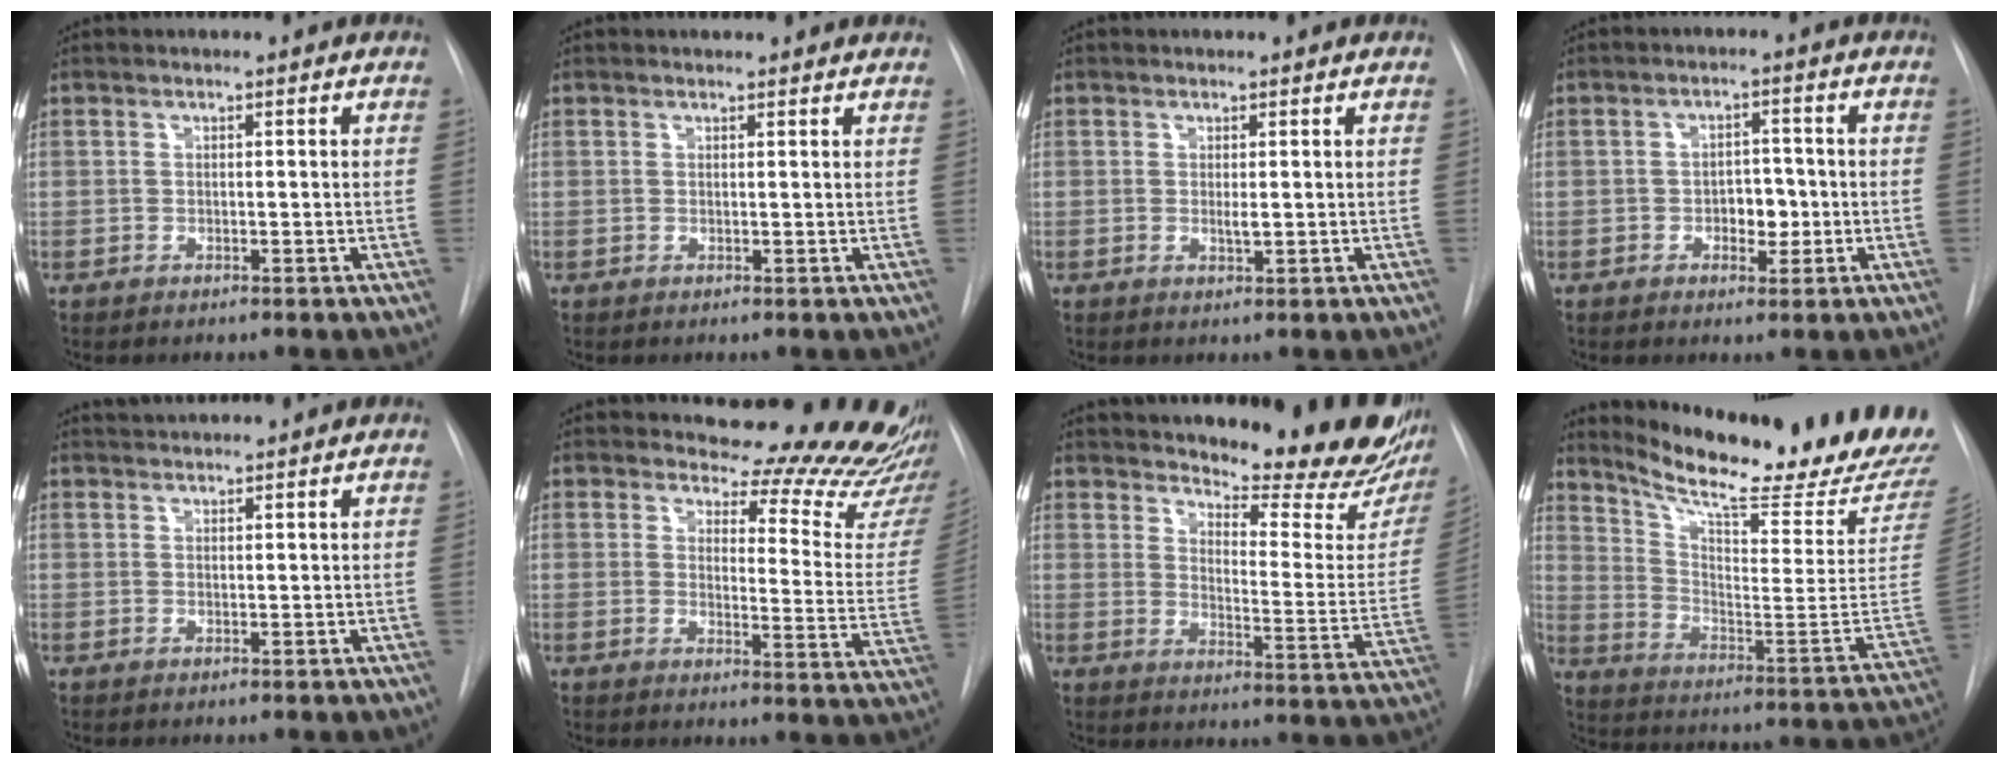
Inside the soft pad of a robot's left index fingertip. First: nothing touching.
{"total": 3.3, "force": [3.1, 0.7, 0.6], "torque": [-0.013, 0.011, 0.029]}
{"total": 0.9, "force": [0.2, 0.2, 0.9], "torque": [-0.020, -0.004, 0.004]}
{"total": 3.9, "force": [-0.9, 2.5, 2.9], "torque": [-0.033, 0.005, -0.010]}
{"total": 2.8, "force": [2.8, 0.0, 0.3], "torque": [-0.007, 0.028, 0.052]}
{"total": 19.3, "force": [18.5, 3.2, 4.1], "torque": [-0.027, -0.138, 0.192]}
{"total": 24.4, "force": [21.2, 4.5, 11.1], "torque": [-0.161, -0.091, 0.260]}
{"total": 27.1, "force": [23.0, 1.0, 14.2], "torque": [-0.235, -0.098, 0.318]}